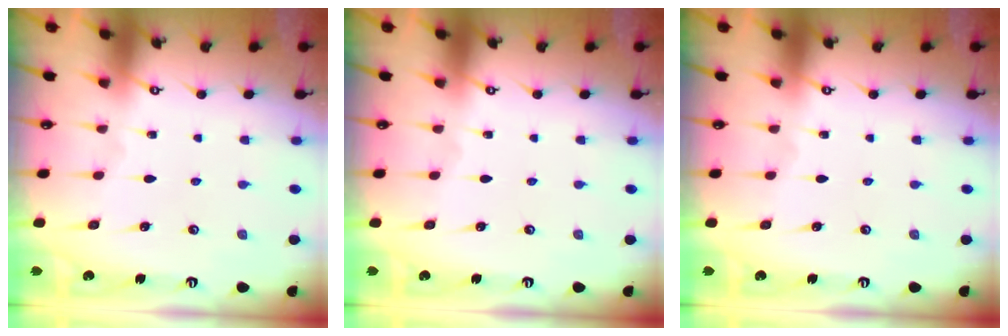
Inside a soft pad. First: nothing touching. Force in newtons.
{"total": 0.0}
{"total": 0.0}